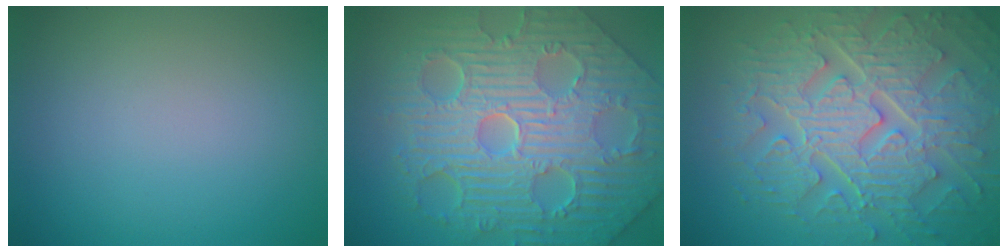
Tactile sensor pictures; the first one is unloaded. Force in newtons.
{"total": 12.5, "press": 8.2, "slide": 9.3}
{"total": 9.6, "press": 7.0, "slide": 6.6}